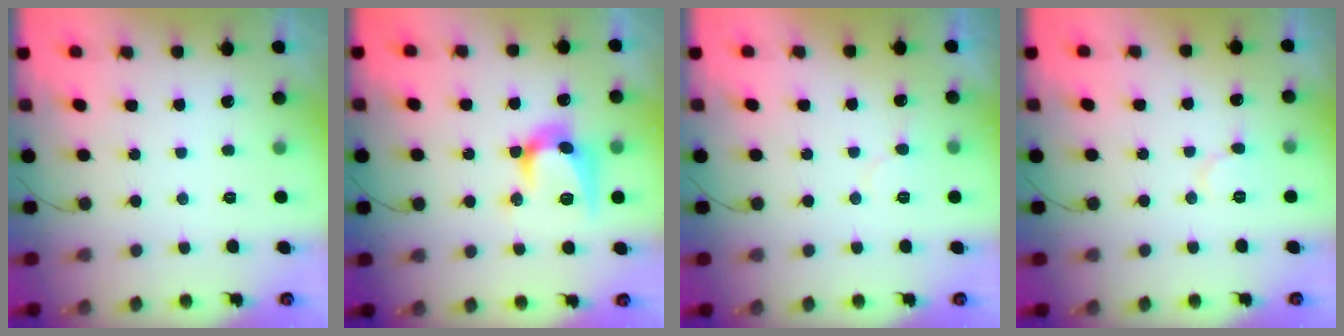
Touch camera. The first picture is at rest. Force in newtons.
{"total": 13.5, "press": 13.5, "slide": 0.7}
{"total": 5.7, "press": 5.7, "slide": 0.4}
{"total": 6.2, "press": 6.1, "slide": 0.6}